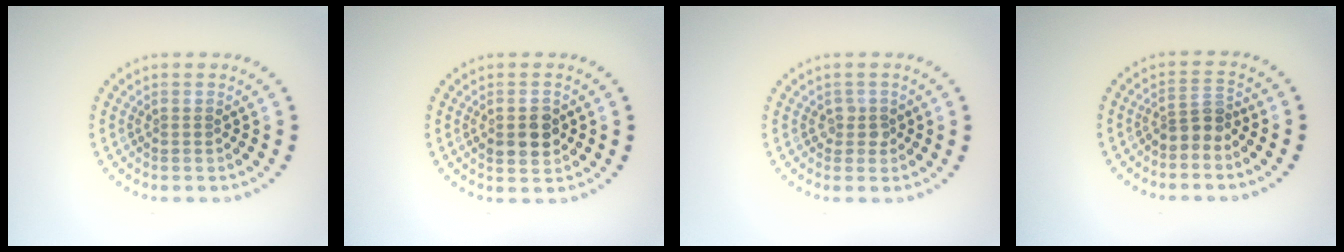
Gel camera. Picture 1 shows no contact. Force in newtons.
{"total": 2.9, "press": 2.9, "slide": 0.2}
{"total": 1.3, "press": 1.2, "slide": 0.6}
{"total": 2.3, "press": 1.9, "slide": 1.4}